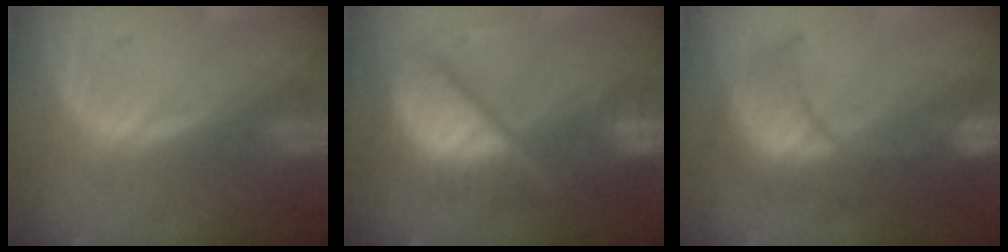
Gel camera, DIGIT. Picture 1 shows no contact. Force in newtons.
{"total": 10.4, "press": 10.3, "slide": 1.2}
{"total": 9.5, "press": 9.1, "slide": 2.7}